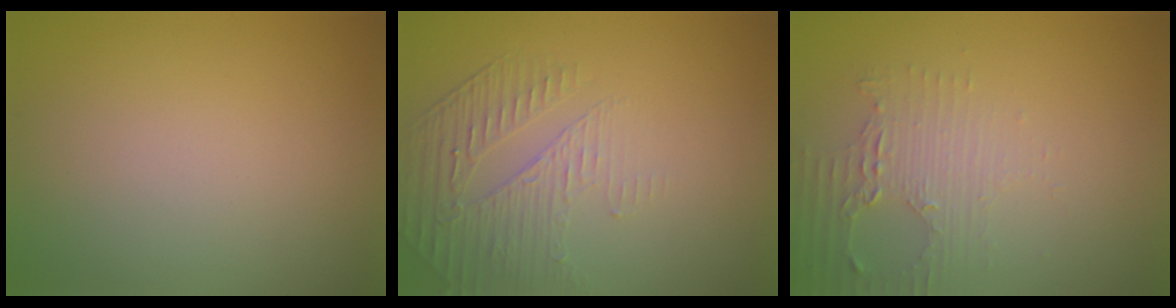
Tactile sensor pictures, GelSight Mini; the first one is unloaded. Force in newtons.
{"total": 1.9, "press": 1.3, "slide": 1.3}
{"total": 2.4, "press": 2.3, "slide": 0.9}